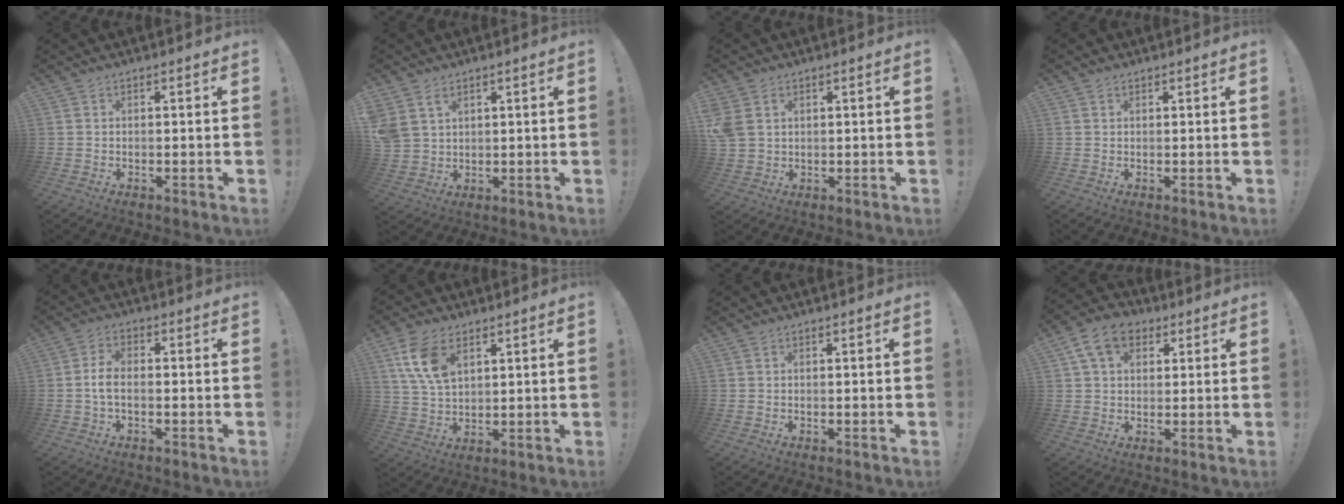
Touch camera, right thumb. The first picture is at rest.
{"total": 5.2, "force": [3.1, 3.7, 2.1], "torque": [-0.037, -0.011, 0.064]}
{"total": 5.6, "force": [2.0, 4.3, 3.0], "torque": [-0.075, -0.004, 0.040]}
{"total": 0.9, "force": [0.7, 0.5, 0.1], "torque": [0.004, -0.002, 0.013]}
{"total": 5.2, "force": [-1.0, 2.5, 4.4], "torque": [-0.095, 0.005, -0.016]}
{"total": 10.9, "force": [5.3, 6.4, 7.1], "torque": [-0.143, -0.010, 0.101]}
{"total": 0.0}
{"total": 10.7, "force": [4.5, 7.3, 6.3], "torque": [-0.104, 0.001, 0.088]}